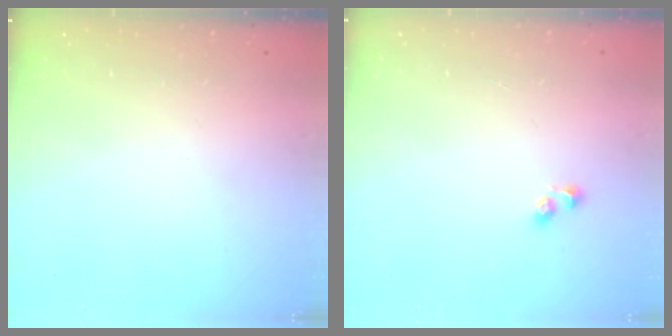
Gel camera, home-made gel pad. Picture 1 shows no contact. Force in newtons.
{"total": 2.6, "press": 2.3, "slide": 1.2}